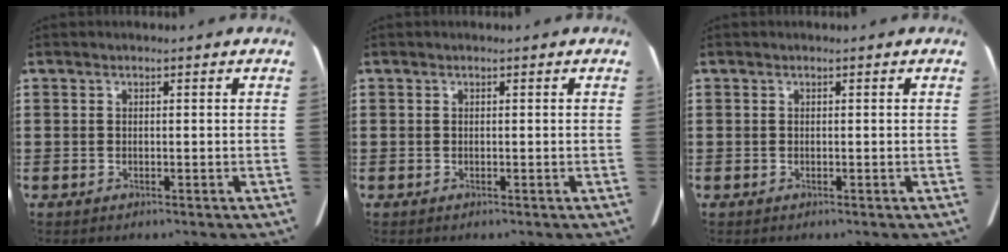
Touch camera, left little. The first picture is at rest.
{"total": 0.0}
{"total": 0.0}